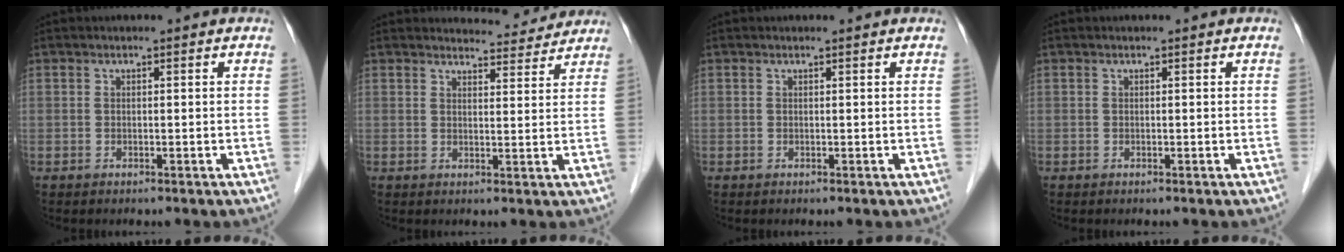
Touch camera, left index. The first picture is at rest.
{"total": 5.3, "force": [5.3, 0.9, -0.1], "torque": [0.001, -0.004, 0.055]}
{"total": 0.0}
{"total": 0.0}